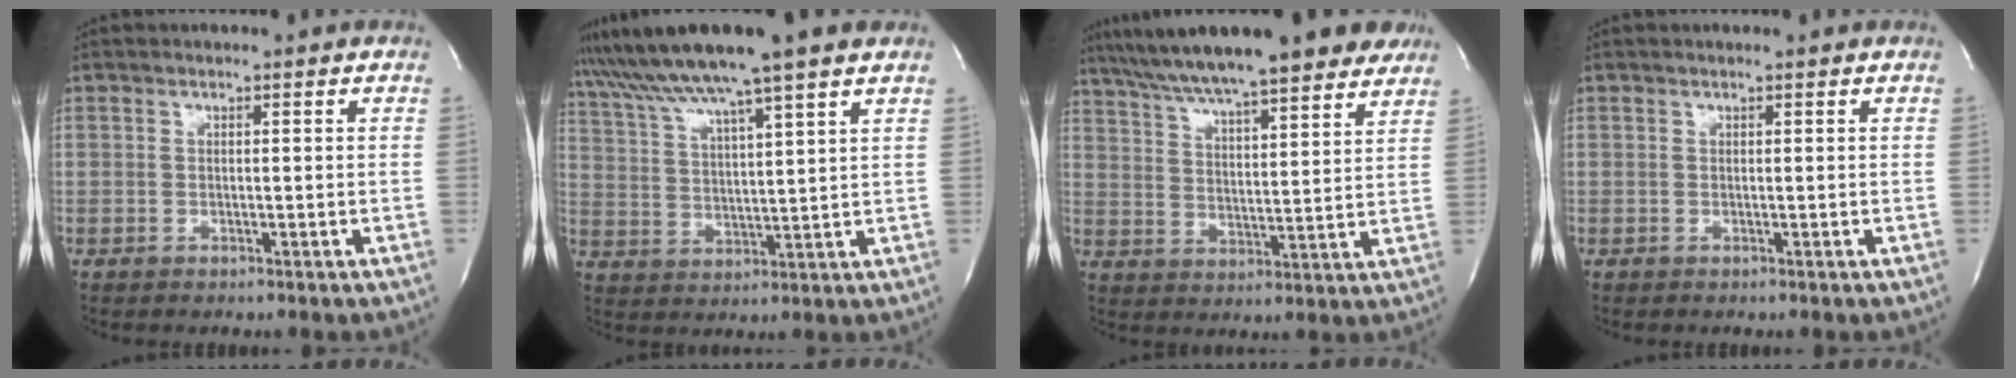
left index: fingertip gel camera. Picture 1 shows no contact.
{"total": 13.2, "force": [10.6, -1.3, 7.6], "torque": [-0.142, 0.020, 0.174]}
{"total": 21.9, "force": [18.1, 3.2, 11.9], "torque": [-0.197, 0.032, 0.258]}
{"total": 0.8, "force": [0.7, -0.1, 0.2], "torque": [-0.008, 0.005, 0.009]}